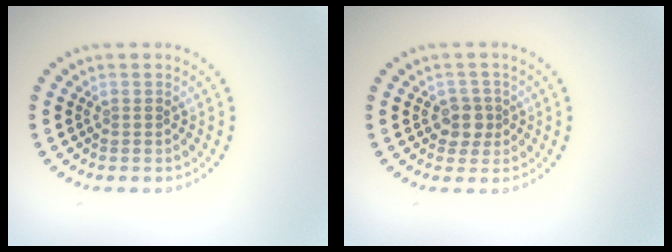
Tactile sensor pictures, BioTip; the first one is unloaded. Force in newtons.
{"total": 2.0, "press": 1.7, "slide": 1.0}